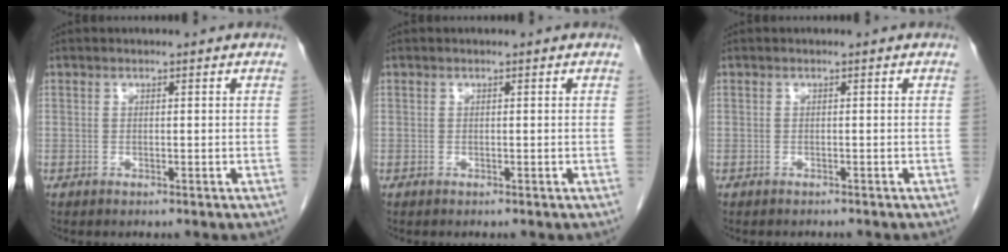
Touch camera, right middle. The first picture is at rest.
{"total": 0.0}
{"total": 1.4, "force": [-1.3, 0.2, 0.4], "torque": [-0.014, -0.006, -0.015]}